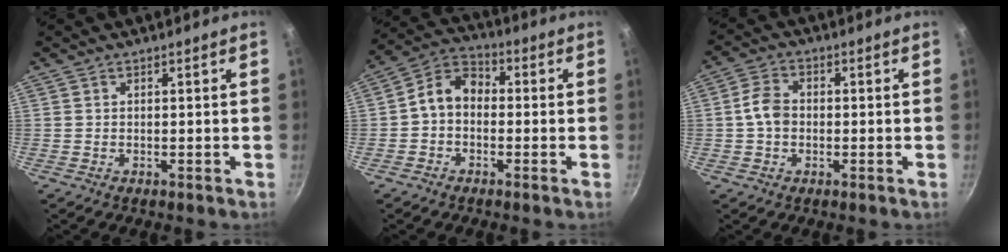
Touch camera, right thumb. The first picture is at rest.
{"total": 7.2, "force": [-0.9, 5.5, 4.6], "torque": [-0.064, 0.033, -0.036]}
{"total": 4.9, "force": [-0.4, 3.7, 3.2], "torque": [-0.055, 0.016, -0.014]}